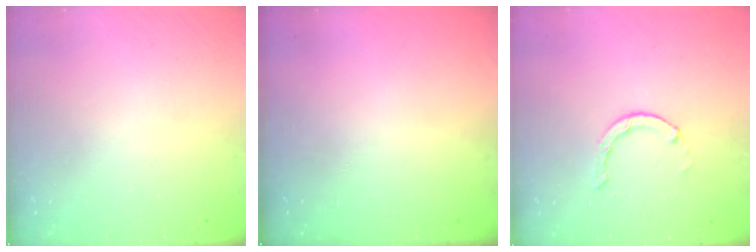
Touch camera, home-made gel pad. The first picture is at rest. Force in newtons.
{"total": 0.0}
{"total": 1.3, "press": 1.2, "slide": 0.3}